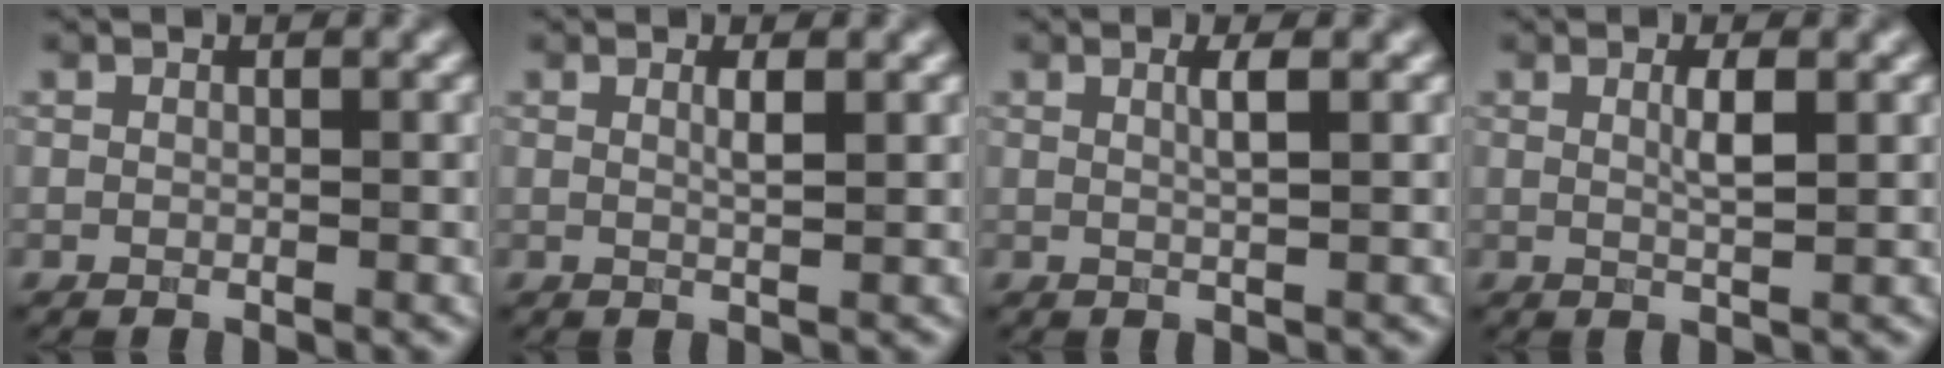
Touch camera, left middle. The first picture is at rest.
{"total": 1.2, "force": [0.3, 0.2, 1.1], "torque": [-0.019, 0.002, 0.006]}
{"total": 1.6, "force": [0.4, 0.3, 1.6], "torque": [-0.026, 0.003, 0.005]}
{"total": 2.0, "force": [0.4, 0.3, 1.9], "torque": [-0.035, 0.002, 0.009]}